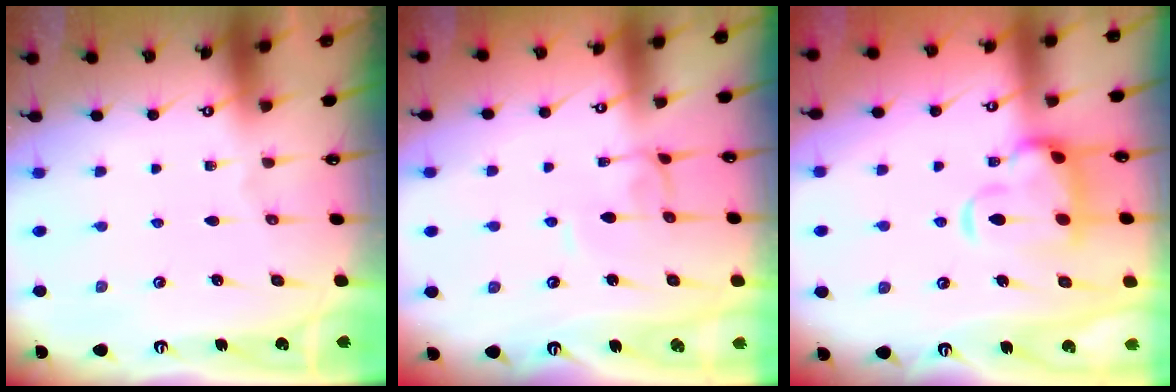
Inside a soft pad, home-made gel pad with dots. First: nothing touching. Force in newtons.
{"total": 1.8, "press": 1.7, "slide": 0.3}
{"total": 7.0, "press": 6.8, "slide": 1.7}